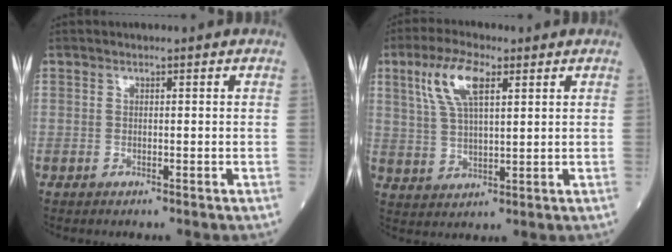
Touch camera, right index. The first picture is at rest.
{"total": 8.5, "force": [4.0, 2.6, 7.0], "torque": [-0.151, 0.014, 0.080]}